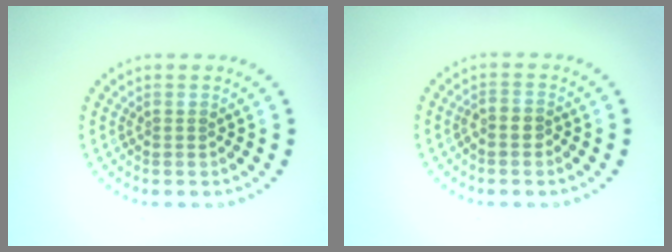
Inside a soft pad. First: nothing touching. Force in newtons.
{"total": 1.2, "press": 0.9, "slide": 0.7}